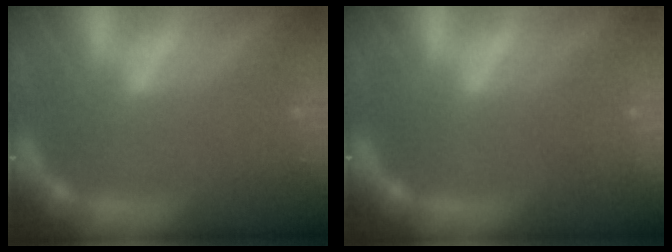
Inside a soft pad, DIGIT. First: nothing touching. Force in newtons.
{"total": 1.5}